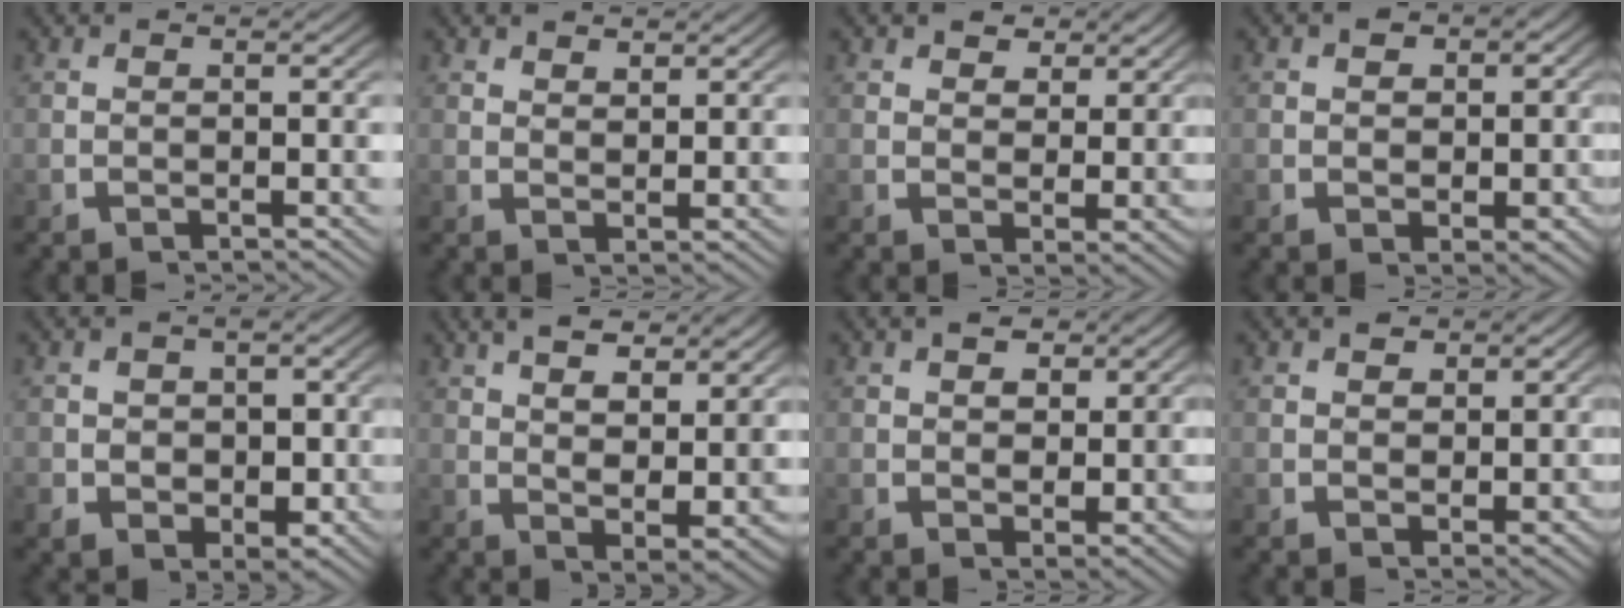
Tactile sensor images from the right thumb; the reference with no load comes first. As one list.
[{"total": 2.1, "force": [2.1, 0.3, 0.3], "torque": [-0.003, -0.006, 0.044]}, {"total": 3.8, "force": [2.3, 2.4, 1.8], "torque": [-0.028, -0.018, 0.047]}, {"total": 4.7, "force": [0.6, 4.0, 2.4], "torque": [-0.037, -0.021, 0.019]}, {"total": 5.4, "force": [-0.5, 4.4, 3.1], "torque": [-0.057, -0.029, 0.004]}, {"total": 5.8, "force": [2.5, 3.0, 4.3], "torque": [-0.063, -0.015, 0.052]}, {"total": 4.5, "force": [1.4, 3.3, 2.8], "torque": [-0.043, -0.024, 0.033]}, {"total": 4.2, "force": [0.8, 3.6, 2.0], "torque": [-0.030, -0.020, 0.022]}]